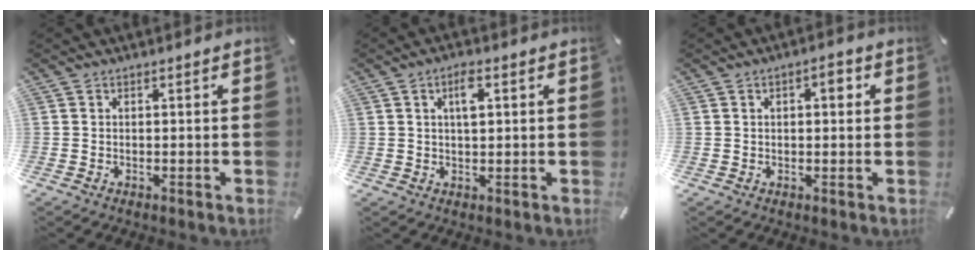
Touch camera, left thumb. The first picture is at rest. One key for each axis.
{"total": 4.4, "fx": 1.5, "fy": 1.7, "fz": 3.7, "tx": -0.064, "ty": 0.002, "tz": 0.019}
{"total": 2.9, "fx": 0.7, "fy": 1.6, "fz": 2.3, "tx": -0.032, "ty": 0.004, "tz": 0.004}